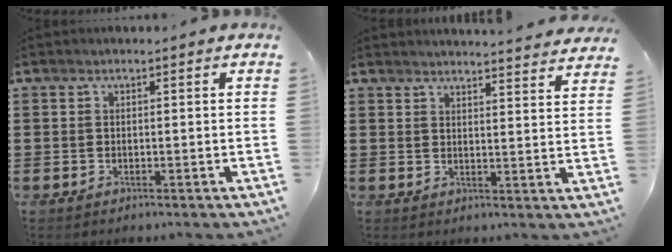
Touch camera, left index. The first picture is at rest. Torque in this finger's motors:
{"motor_torque": [1.19, 0.95, 0.68, 0.05]}